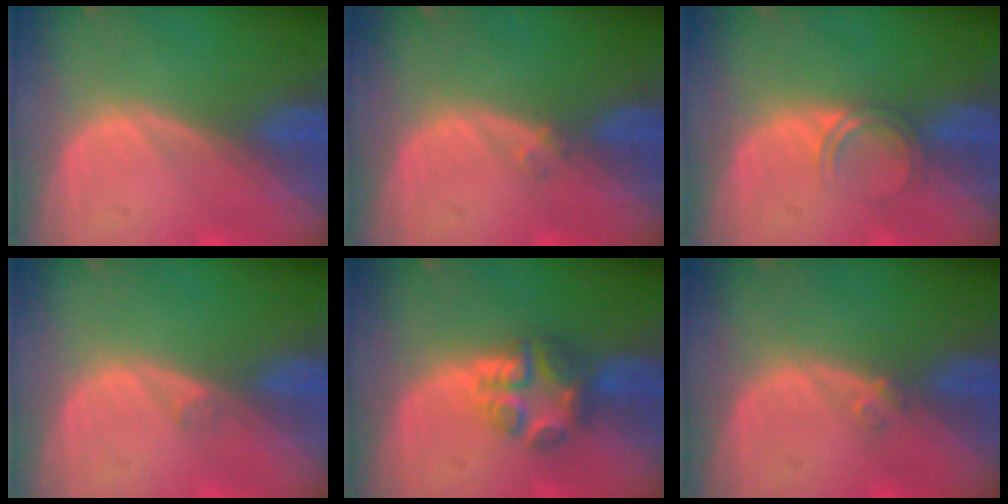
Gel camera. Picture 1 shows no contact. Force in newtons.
{"total": 1.0, "press": 0.9, "slide": 0.4}
{"total": 2.4, "press": 2.4, "slide": 0.2}
{"total": 0.5, "press": 0.5, "slide": 0.1}
{"total": 6.0, "press": 5.2, "slide": 3.1}
{"total": 1.2, "press": 1.1, "slide": 0.6}